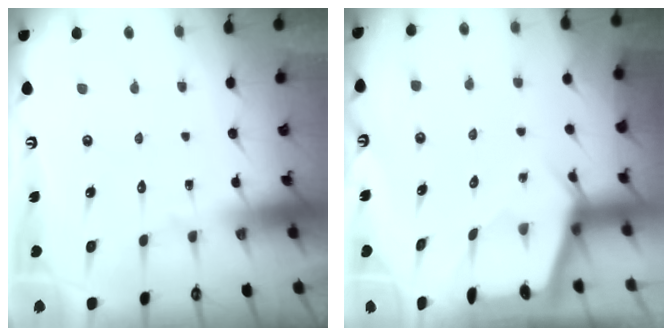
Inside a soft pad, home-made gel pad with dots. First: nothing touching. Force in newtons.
{"total": 2.3, "press": 2.3, "slide": 0.3}